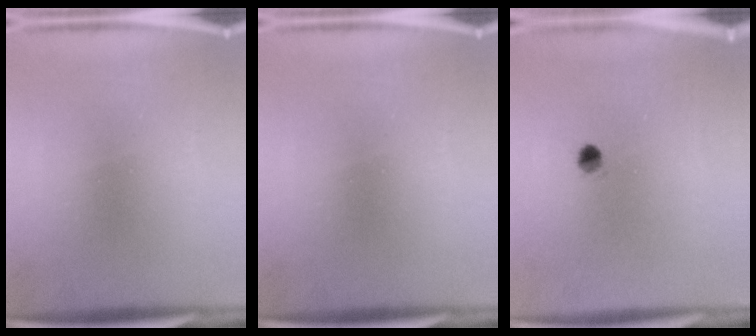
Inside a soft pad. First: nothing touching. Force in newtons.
{"total": 0.0}
{"total": 2.0}